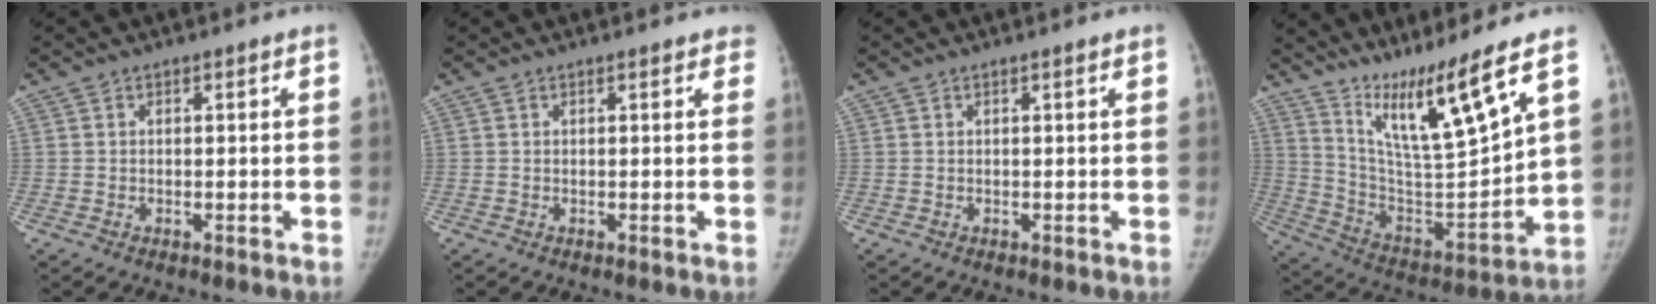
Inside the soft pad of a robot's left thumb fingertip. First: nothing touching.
{"total": 1.9, "force": [1.5, 0.9, 0.8], "torque": [0.007, 0.001, 0.006]}
{"total": 0.0}
{"total": 16.3, "force": [11.3, 0.5, 11.7], "torque": [-0.184, -0.079, 0.221]}